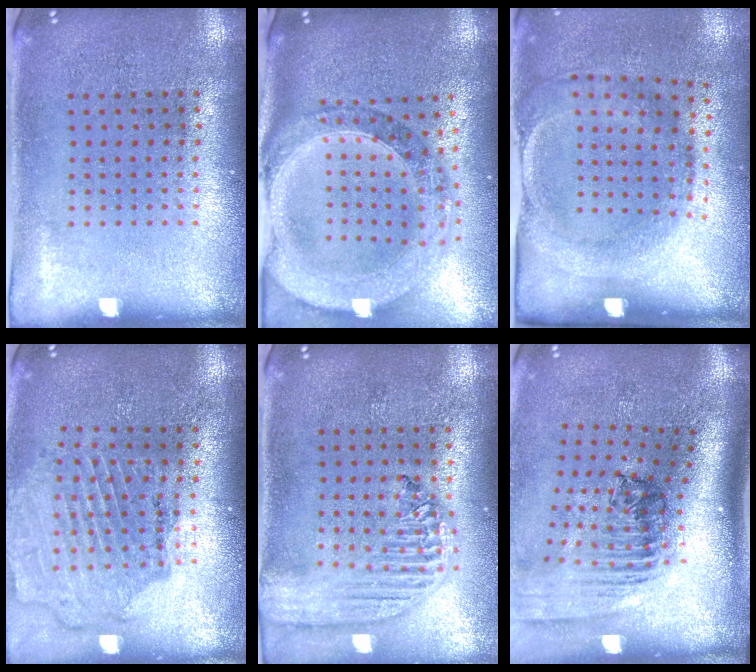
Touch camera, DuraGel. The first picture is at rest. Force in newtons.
{"total": 2.2, "press": 2.0, "slide": 0.9}
{"total": 1.9, "press": 1.2, "slide": 1.5}
{"total": 1.6, "press": 1.6, "slide": 0.2}
{"total": 2.3, "press": 2.0, "slide": 1.2}
{"total": 2.5, "press": 1.8, "slide": 1.8}